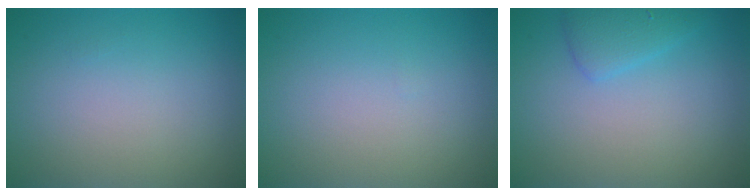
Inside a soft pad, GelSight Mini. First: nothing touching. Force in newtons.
{"total": 0.0}
{"total": 2.0, "press": 2.0, "slide": 0.2}